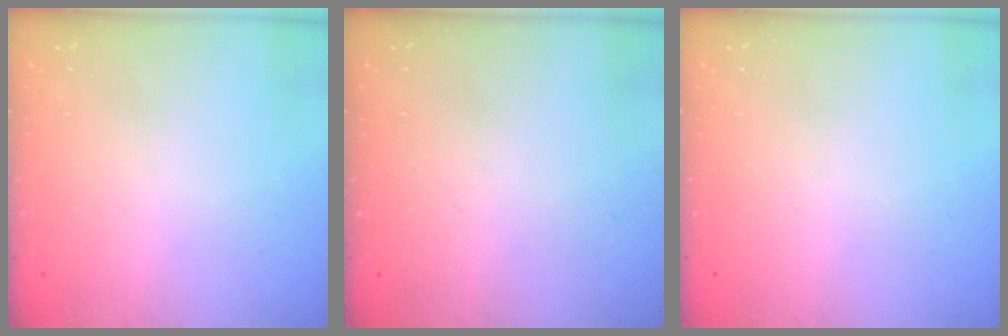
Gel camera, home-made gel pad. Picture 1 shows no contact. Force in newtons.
{"total": 0.0}
{"total": 0.0}